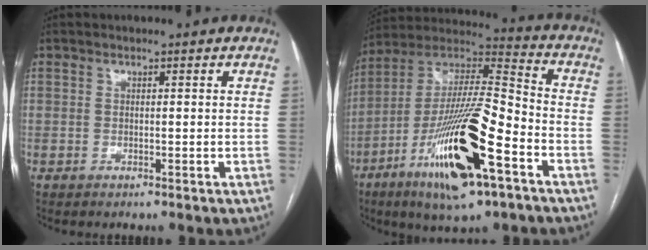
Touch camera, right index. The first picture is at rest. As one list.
[{"total": 22.6, "force": [-10.0, 3.9, 20.0], "torque": [-0.383, -0.026, -0.171]}]